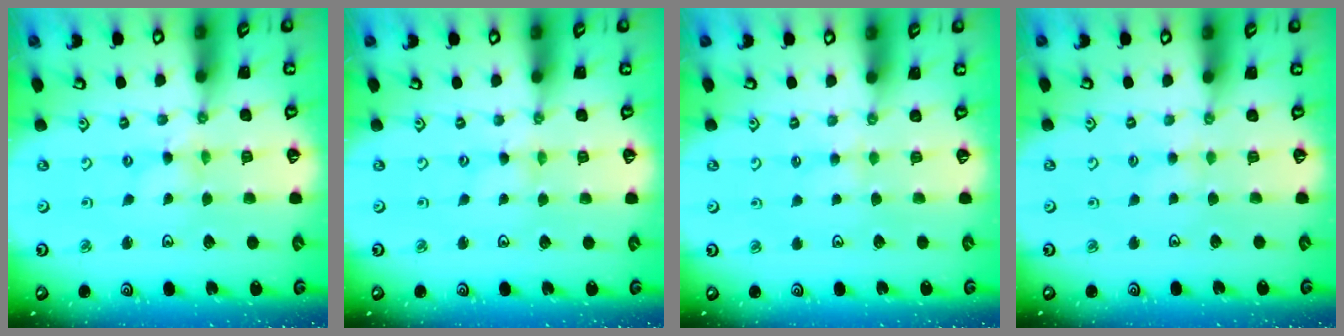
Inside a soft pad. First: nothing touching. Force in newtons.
{"total": 0.9, "press": 0.8, "slide": 0.2}
{"total": 1.8, "press": 1.8, "slide": 0.4}
{"total": 2.0, "press": 1.9, "slide": 0.4}